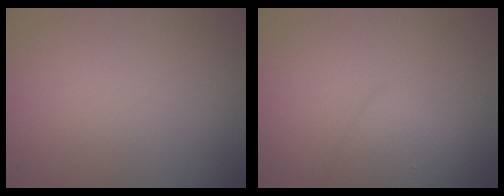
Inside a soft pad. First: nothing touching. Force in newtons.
{"total": 2.6, "press": 2.6, "slide": 0.0}